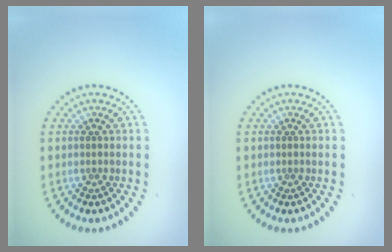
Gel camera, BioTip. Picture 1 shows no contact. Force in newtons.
{"total": 0.0}